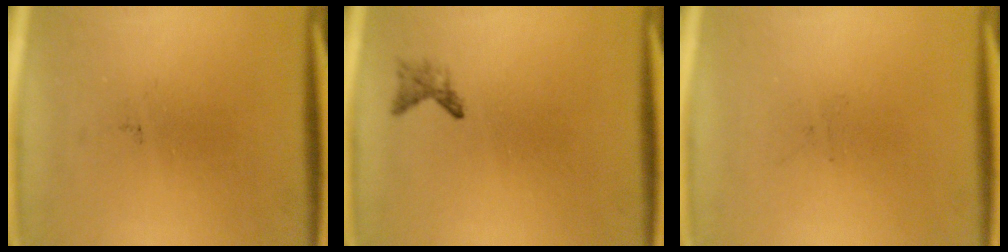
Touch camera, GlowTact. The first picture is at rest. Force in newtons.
{"total": 1.1}
{"total": 0.0}